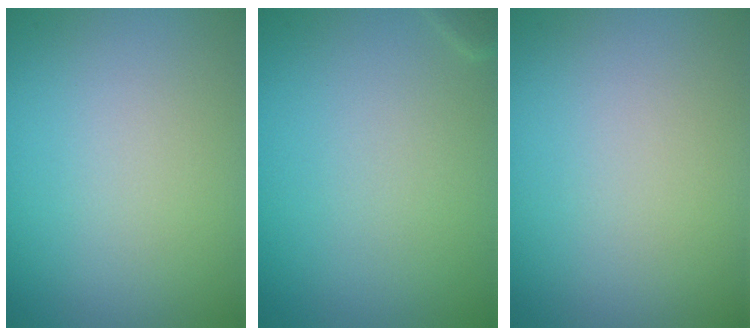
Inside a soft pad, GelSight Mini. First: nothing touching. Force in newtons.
{"total": 0.6, "press": 0.6, "slide": 0.0}
{"total": 0.0}